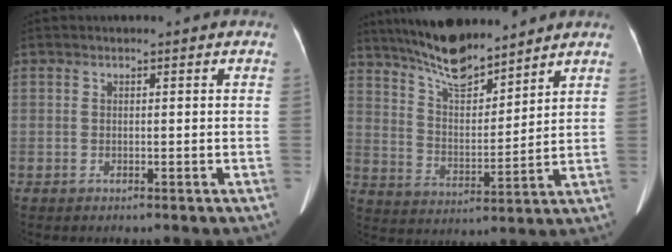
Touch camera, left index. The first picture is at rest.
{"total": 12.4, "force": [10.9, 2.4, 5.5], "torque": [-0.101, 0.001, 0.202]}